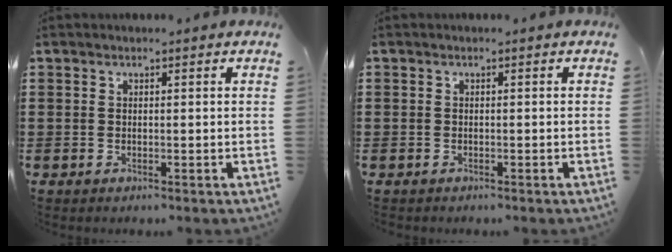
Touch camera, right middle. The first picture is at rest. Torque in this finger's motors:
{"motor_torque": [0.32, 0.02, -0.78, -0.21]}